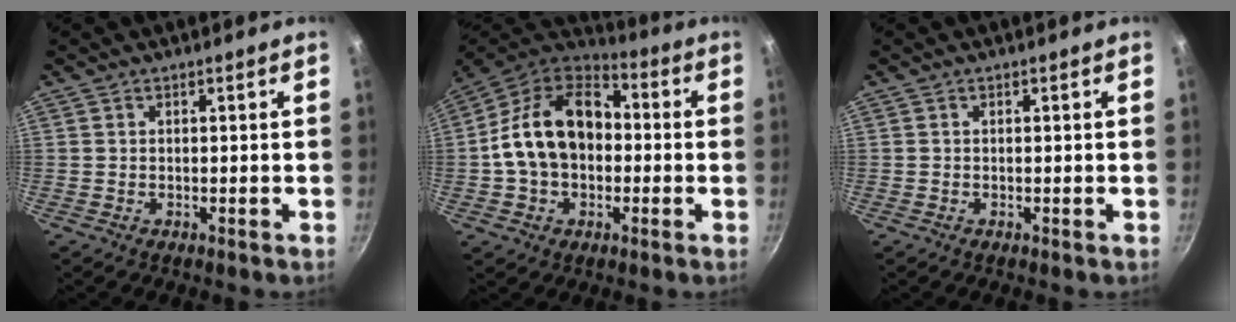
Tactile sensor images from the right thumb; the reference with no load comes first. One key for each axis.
{"total": 18.8, "fx": 0.0, "fy": 13.4, "fz": 13.3, "tx": -0.207, "ty": 0.045, "tz": -0.015}
{"total": 0.0}